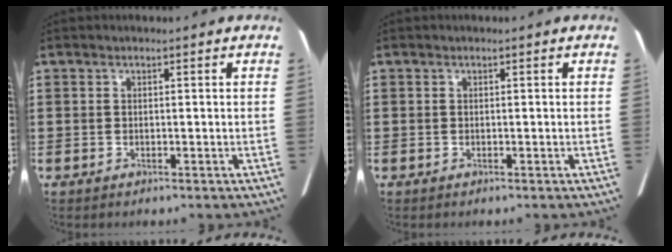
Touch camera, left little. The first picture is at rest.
{"total": 0.0}